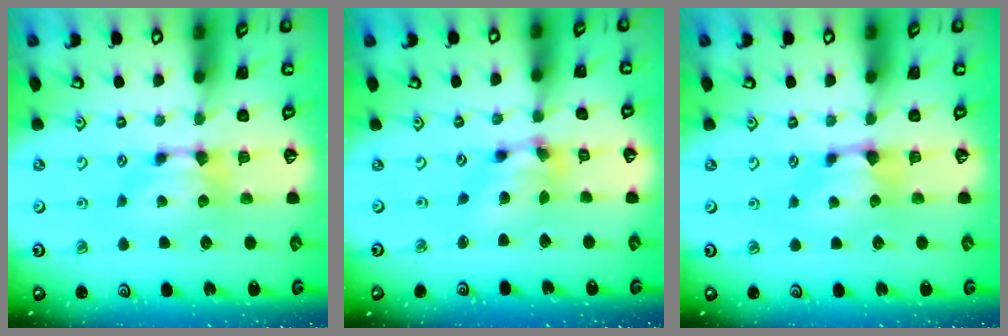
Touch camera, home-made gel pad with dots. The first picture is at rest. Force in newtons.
{"total": 6.1, "press": 5.9, "slide": 1.8}
{"total": 0.9, "press": 0.7, "slide": 0.6}